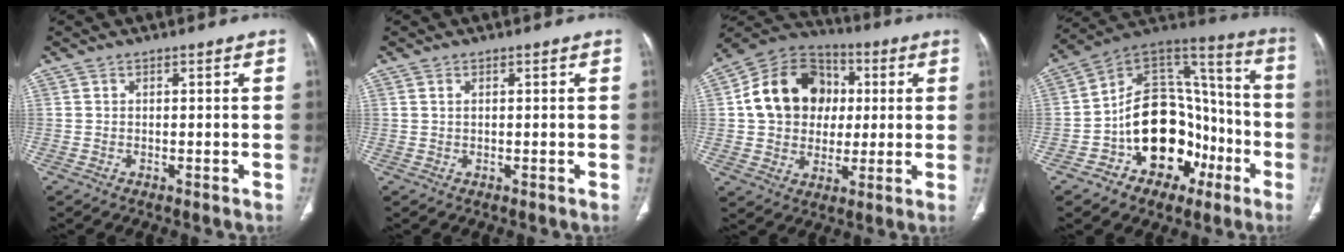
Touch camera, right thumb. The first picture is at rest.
{"total": 0.6, "force": [0.2, 0.3, 0.5], "torque": [-0.013, 0.005, 0.006]}
{"total": 17.3, "force": [2.1, 14.3, 9.6], "torque": [-0.135, 0.020, 0.032]}
{"total": 23.7, "force": [-7.9, 16.1, 15.5], "torque": [-0.193, 0.086, -0.110]}